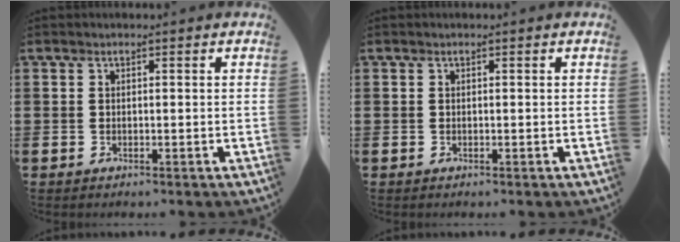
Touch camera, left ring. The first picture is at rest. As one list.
[{"total": 0.0}]